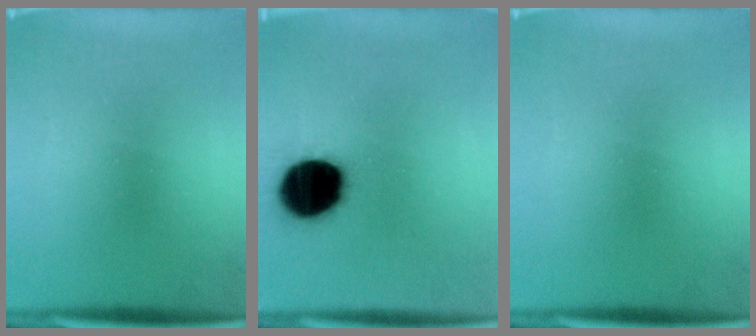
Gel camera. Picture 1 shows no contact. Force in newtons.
{"total": 19.3}
{"total": 0.0}